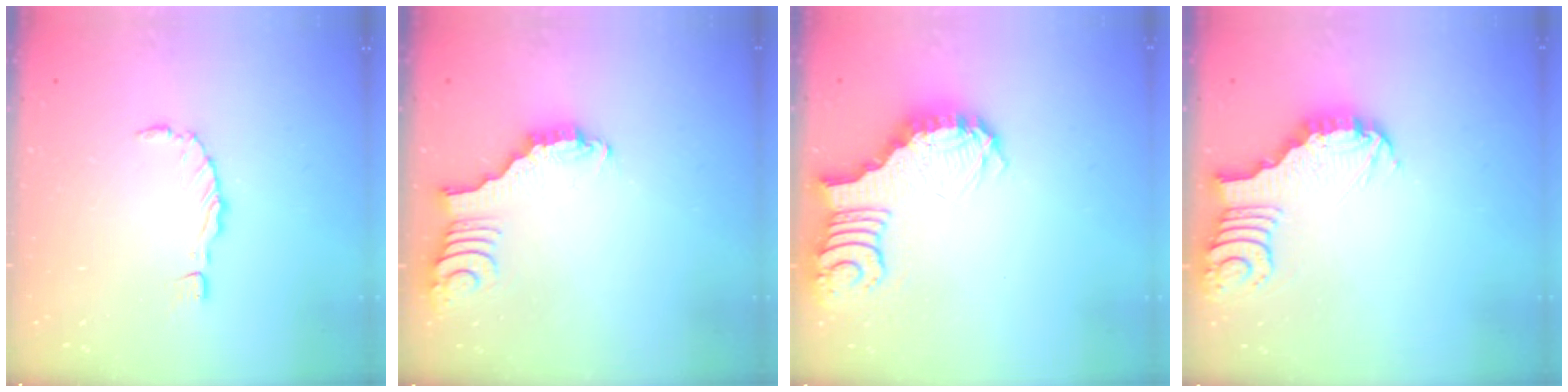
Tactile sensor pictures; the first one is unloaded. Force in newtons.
{"total": 3.1, "press": 3.0, "slide": 0.7}
{"total": 3.9, "press": 3.9, "slide": 0.7}
{"total": 3.7, "press": 3.6, "slide": 0.4}